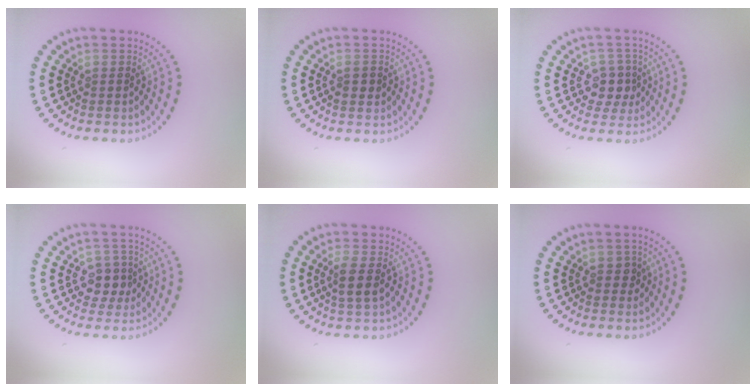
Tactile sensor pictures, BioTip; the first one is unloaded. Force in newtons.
{"total": 1.2, "press": 1.2, "slide": 0.2}
{"total": 2.5, "press": 2.2, "slide": 1.1}
{"total": 2.3, "press": 2.1, "slide": 1.0}
{"total": 2.1, "press": 1.9, "slide": 0.8}
{"total": 1.0, "press": 0.9, "slide": 0.4}